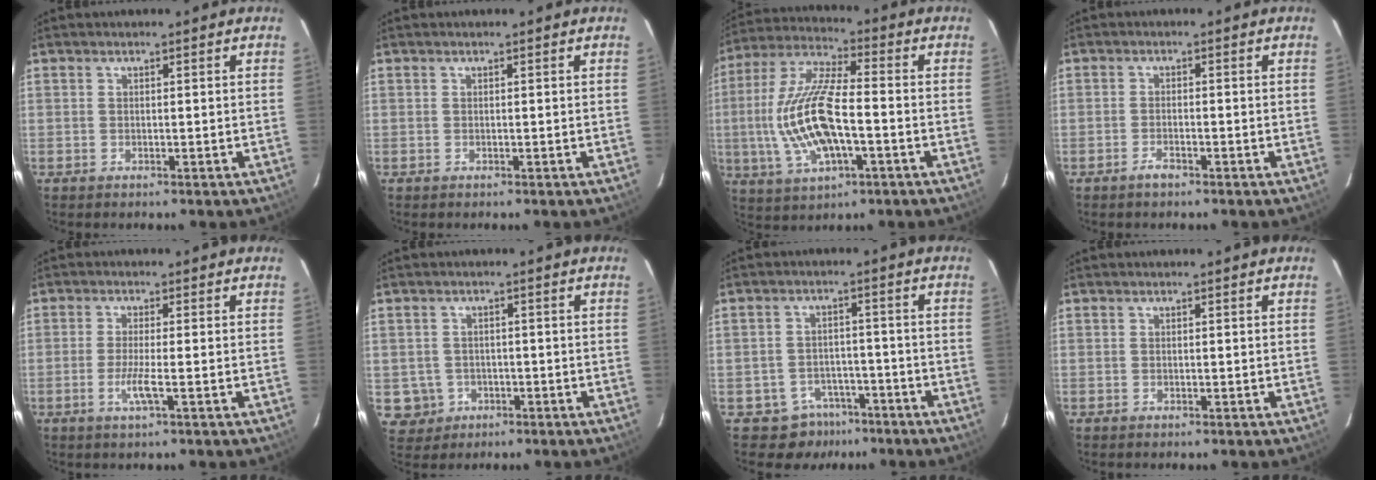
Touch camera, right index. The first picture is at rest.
{"total": 0.0}
{"total": 16.5, "force": [-2.8, 5.9, 15.2], "torque": [-0.318, 0.000, -0.051]}
{"total": 2.0, "force": [-1.5, 0.6, 1.2], "torque": [-0.028, 0.001, -0.028]}
{"total": 3.8, "force": [-1.3, -0.3, 3.5], "torque": [-0.074, -0.007, -0.030]}
{"total": 5.1, "force": [-1.3, 5.0, 0.5], "torque": [-0.020, 0.016, -0.008]}
{"total": 6.7, "force": [-4.7, 4.7, 0.4], "torque": [-0.017, 0.030, -0.062]}
{"total": 0.0}